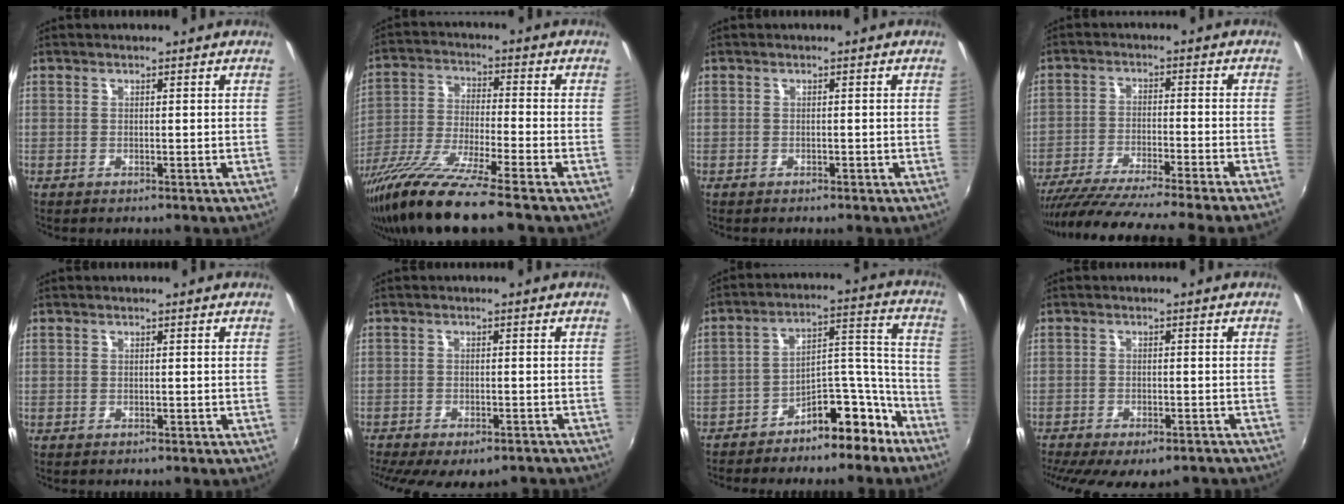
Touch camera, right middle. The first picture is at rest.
{"total": 15.5, "force": [-12.1, -0.2, 9.7], "torque": [-0.195, -0.046, -0.222]}
{"total": 0.7, "force": [-0.6, 0.4, 0.0], "torque": [-0.003, -0.002, -0.010]}
{"total": 18.7, "force": [-16.6, -2.2, 8.5], "torque": [-0.154, -0.047, -0.259]}
{"total": 0.5, "force": [-0.5, 0.2, 0.0], "torque": [-0.002, -0.003, -0.009]}
{"total": 13.0, "force": [-10.4, 4.4, 6.5], "torque": [-0.136, -0.037, -0.139]}
{"total": 12.1, "force": [-9.8, 4.7, 5.5], "torque": [-0.072, 0.066, -0.142]}
{"total": 14.2, "force": [-11.3, 4.8, 7.2], "torque": [-0.152, -0.042, -0.155]}